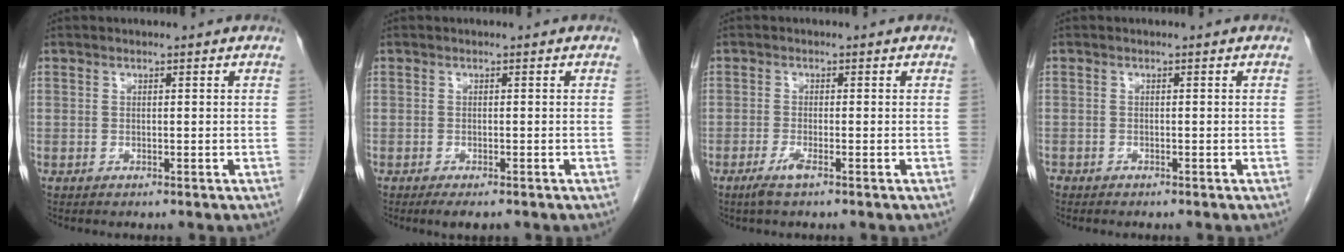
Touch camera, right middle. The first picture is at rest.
{"total": 2.9, "force": [-2.1, 0.9, 1.7], "torque": [-0.022, -0.006, -0.029]}
{"total": 2.1, "force": [-1.3, 0.0, 1.6], "torque": [-0.039, -0.005, -0.029]}
{"total": 1.3, "force": [-1.1, 0.6, 0.3], "torque": [-0.010, -0.002, -0.018]}